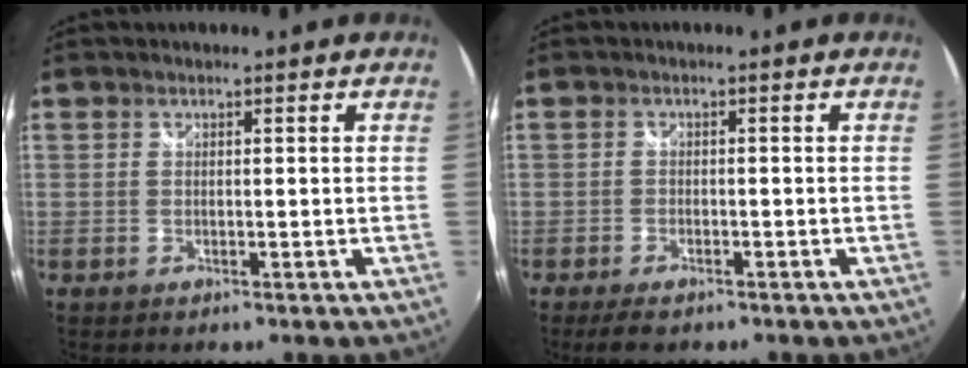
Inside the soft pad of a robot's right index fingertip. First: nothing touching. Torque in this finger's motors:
{"motor_torque": [0.22, -0.17, 0.04, 0.00]}